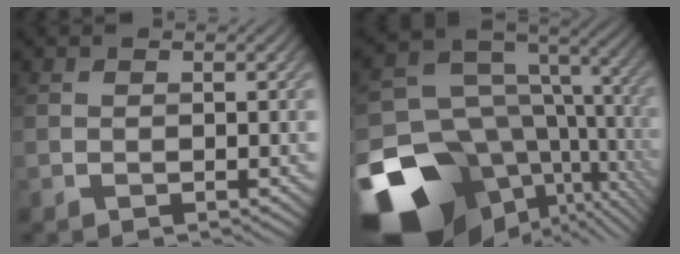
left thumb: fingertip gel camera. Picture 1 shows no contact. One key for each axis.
{"total": 20.3, "fx": -8.1, "fy": 14.6, "fz": 11.5, "tx": -0.242, "ty": -0.030, "tz": -0.091}